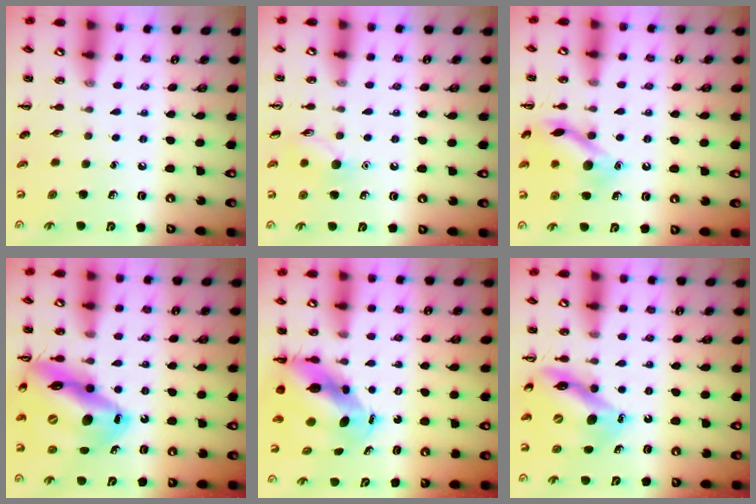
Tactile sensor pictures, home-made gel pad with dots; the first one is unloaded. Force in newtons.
{"total": 7.5, "press": 7.4, "slide": 1.0}
{"total": 13.7, "press": 13.7, "slide": 1.3}
{"total": 22.0, "press": 21.4, "slide": 5.4}
{"total": 8.4, "press": 8.1, "slide": 2.3}
{"total": 12.4, "press": 11.7, "slide": 4.1}